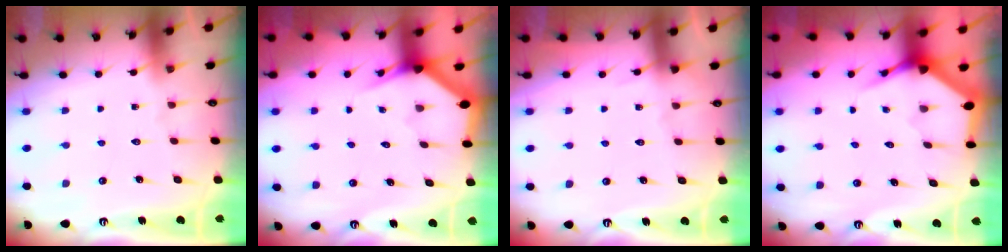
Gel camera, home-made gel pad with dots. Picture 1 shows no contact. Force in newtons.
{"total": 2.7, "press": 2.7, "slide": 0.1}
{"total": 1.9, "press": 1.9, "slide": 0.3}
{"total": 3.7, "press": 3.7, "slide": 0.5}